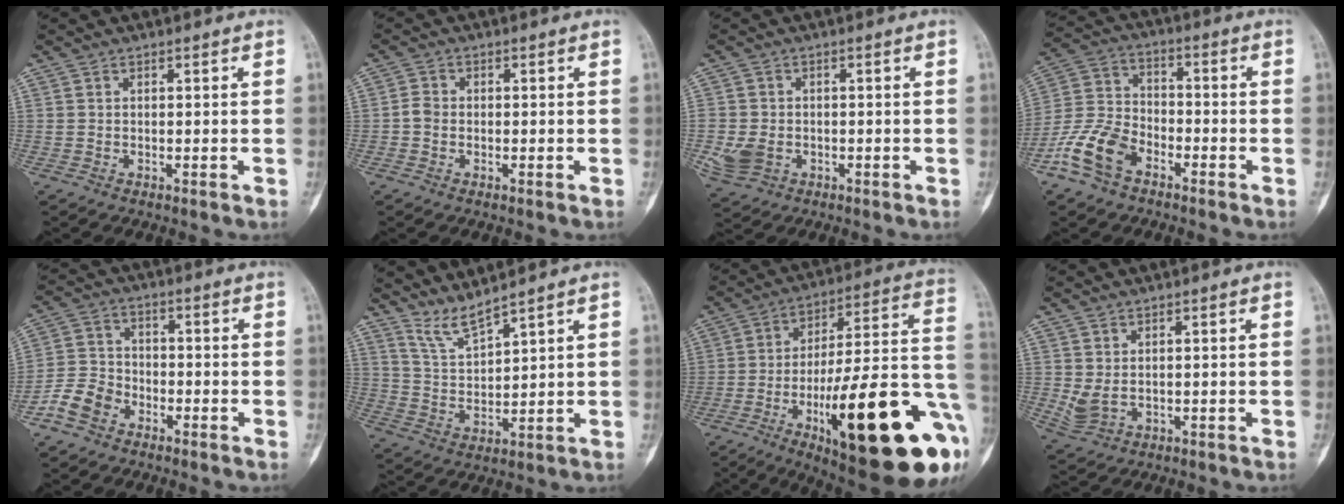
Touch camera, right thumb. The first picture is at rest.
{"total": 2.3, "force": [-0.3, 1.9, 1.2], "torque": [-0.021, 0.006, -0.010]}
{"total": 6.0, "force": [-1.3, 4.8, 3.4], "torque": [-0.069, 0.001, -0.015]}
{"total": 11.0, "force": [-6.3, 6.6, 6.1], "torque": [-0.128, 0.035, -0.132]}
{"total": 6.5, "force": [-3.9, 4.6, 2.4], "torque": [-0.039, 0.025, -0.081]}
{"total": 5.5, "force": [5.1, -0.5, 1.8], "torque": [-0.039, -0.052, 0.115]}
{"total": 33.0, "force": [-10.6, 8.4, 30.0], "torque": [-0.373, 0.026, -0.152]}
{"total": 3.4, "force": [0.6, 2.1, 2.6], "torque": [-0.059, -0.004, 0.025]}